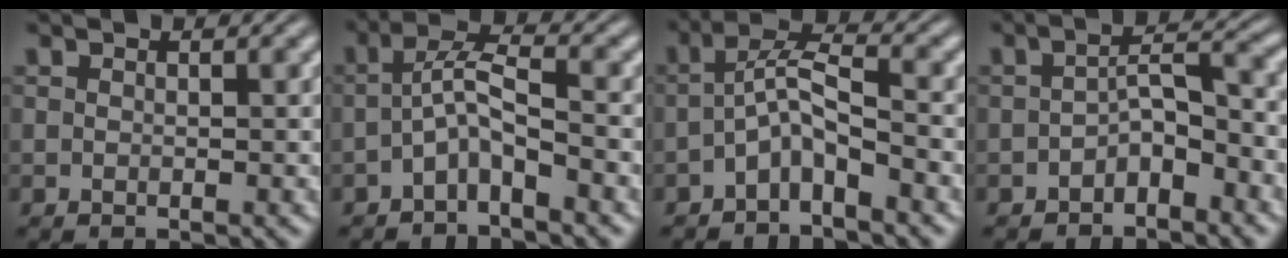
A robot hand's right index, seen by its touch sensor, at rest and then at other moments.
{"total": 3.5, "force": [-0.6, 1.7, 3.0], "torque": [-0.044, 0.005, -0.022]}
{"total": 4.0, "force": [-0.8, 2.3, 3.2], "torque": [-0.048, 0.002, -0.024]}
{"total": 2.4, "force": [-1.5, 0.0, 1.9], "torque": [-0.013, -0.008, -0.018]}